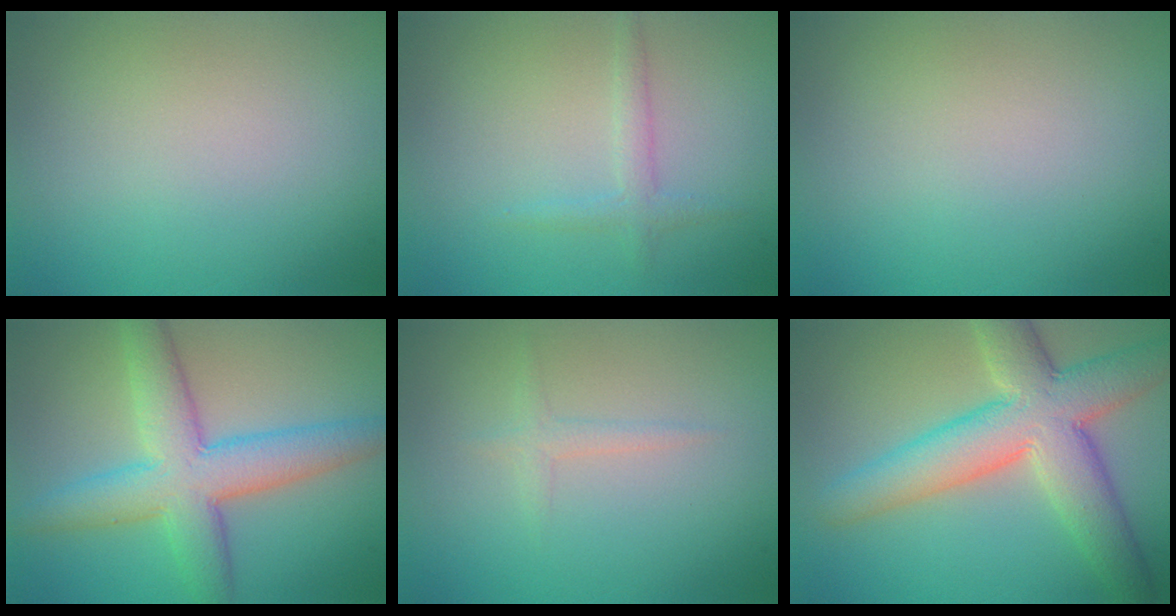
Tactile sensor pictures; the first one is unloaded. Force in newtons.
{"total": 1.5, "press": 1.5, "slide": 0.0}
{"total": 0.0}
{"total": 6.1, "press": 6.1, "slide": 0.4}
{"total": 1.1, "press": 1.1, "slide": 0.1}
{"total": 8.7, "press": 8.7, "slide": 0.5}